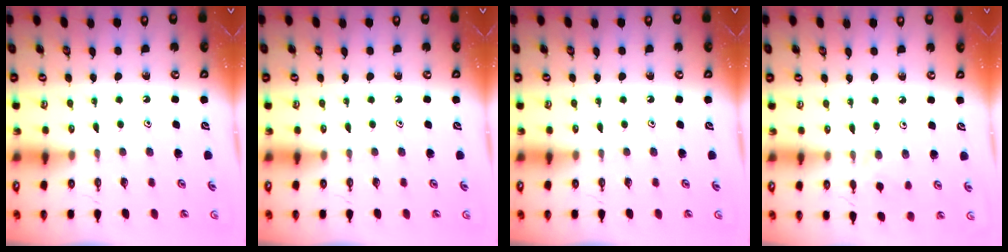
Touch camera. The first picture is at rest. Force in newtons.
{"total": 0.0}
{"total": 0.0}
{"total": 3.8, "press": 3.7, "slide": 0.7}